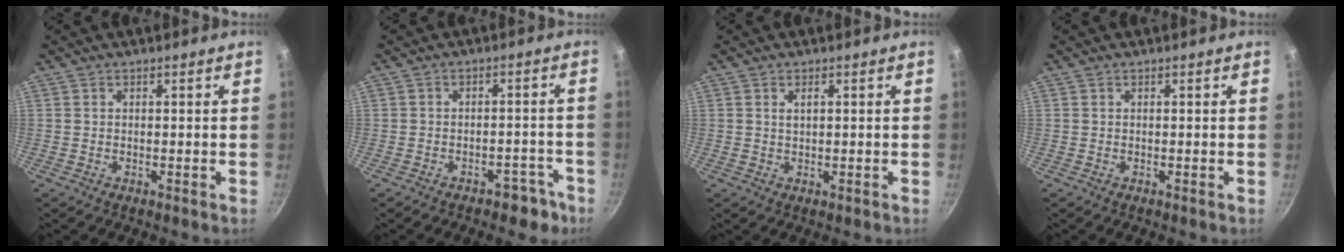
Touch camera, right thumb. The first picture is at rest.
{"total": 5.2, "force": [-3.5, 3.1, 2.2], "torque": [0.005, 0.048, -0.024]}
{"total": 1.4, "force": [0.5, 0.7, 1.2], "torque": [-0.020, 0.001, 0.010]}
{"total": 0.0}